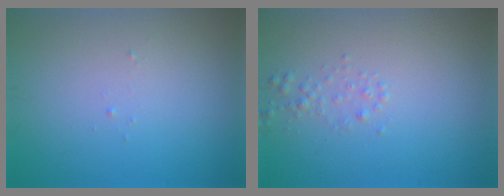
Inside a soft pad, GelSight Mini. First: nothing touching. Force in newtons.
{"total": 0.9, "press": 0.9, "slide": 0.0}